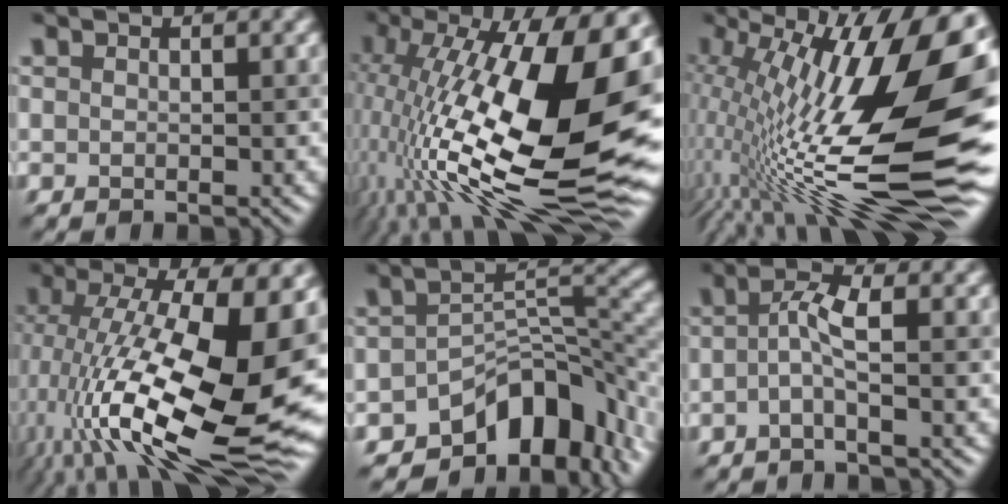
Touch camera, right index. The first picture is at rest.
{"total": 19.5, "force": [0.4, 8.5, 17.6], "torque": [-0.312, -0.003, 0.008]}
{"total": 18.3, "force": [0.6, 6.5, 17.1], "torque": [-0.289, 0.004, 0.011]}
{"total": 17.9, "force": [-1.7, 7.1, 16.4], "torque": [-0.295, -0.006, -0.026]}
{"total": 10.1, "force": [-6.4, 5.1, 6.0], "torque": [-0.058, 0.008, -0.106]}
{"total": 2.4, "force": [-0.4, 0.2, 2.3], "torque": [-0.045, 0.015, -0.010]}